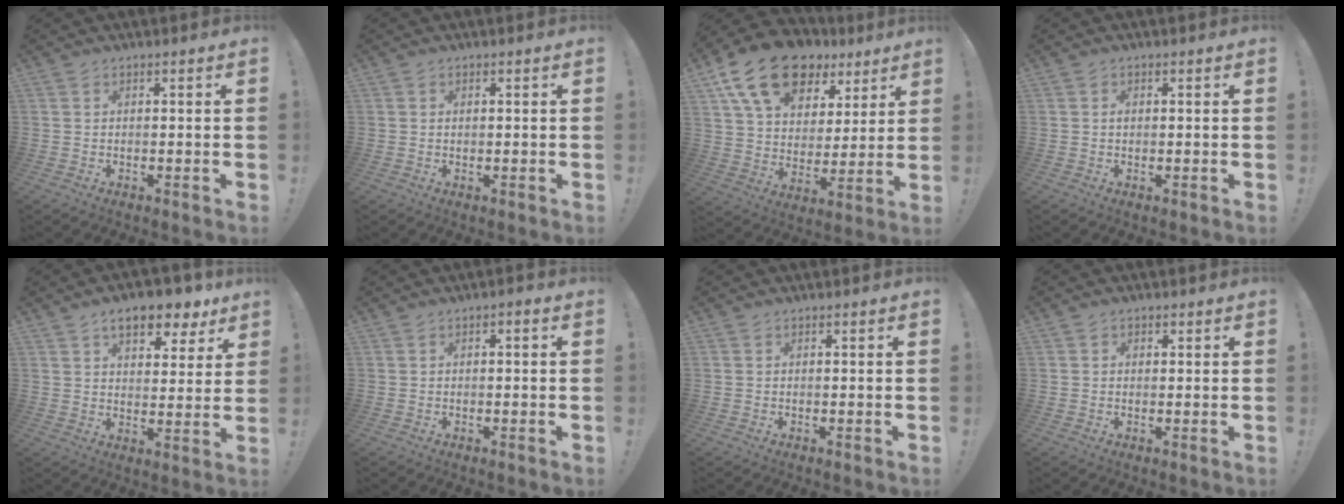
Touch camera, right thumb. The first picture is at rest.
{"total": 0.5, "force": [0.4, 0.2, 0.2], "torque": [0.004, -0.003, 0.007]}
{"total": 19.4, "force": [11.8, 11.5, 10.2], "torque": [-0.163, -0.065, 0.213]}
{"total": 0.0}
{"total": 11.0, "force": [7.0, 5.0, 6.9], "torque": [-0.090, -0.040, 0.120]}
{"total": 1.1, "force": [-0.8, 0.3, 0.8], "torque": [-0.013, 0.006, -0.014]}
{"total": 0.0}
{"total": 0.8, "force": [0.4, 0.7, 0.2], "torque": [0.003, -0.001, 0.007]}